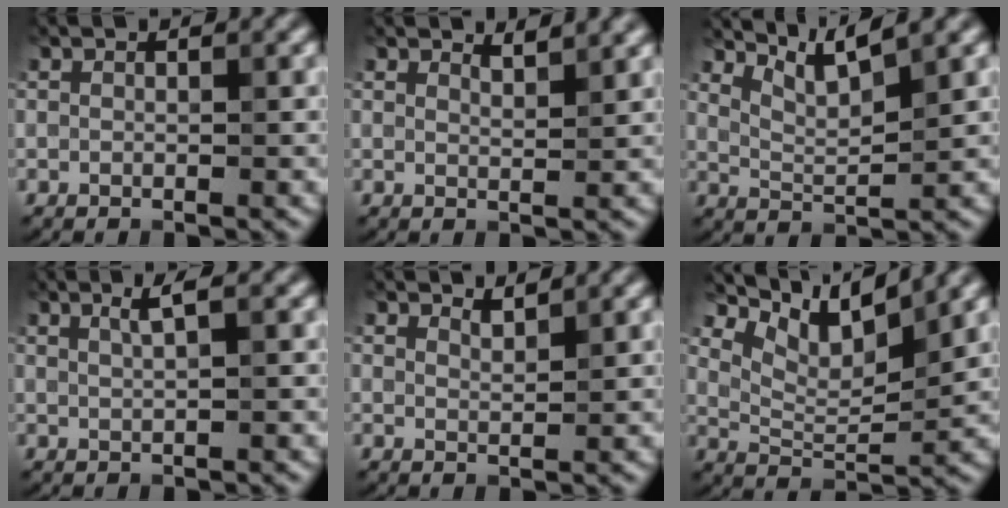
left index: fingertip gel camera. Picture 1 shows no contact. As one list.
[{"total": 1.8, "force": [1.7, 0.2, 0.6], "torque": [-0.007, 0.000, 0.025]}, {"total": 3.7, "force": [3.0, 0.6, 2.0], "torque": [-0.038, -0.001, 0.061]}, {"total": 1.9, "force": [0.9, 0.4, 1.6], "torque": [-0.025, 0.004, 0.013]}, {"total": 1.3, "force": [1.3, 0.1, 0.3], "torque": [-0.006, 0.000, 0.023]}, {"total": 6.7, "force": [4.5, 2.5, 4.3], "torque": [-0.075, 0.001, 0.078]}]